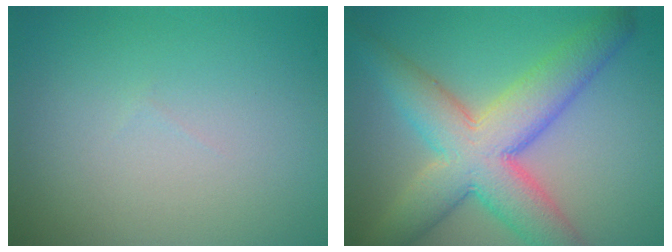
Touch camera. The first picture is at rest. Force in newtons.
{"total": 9.1, "press": 9.1, "slide": 0.3}